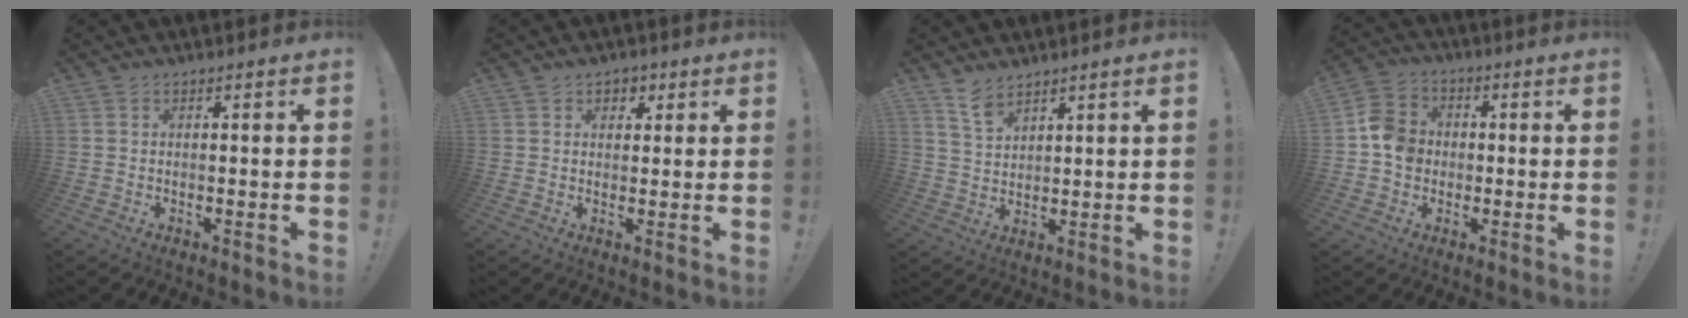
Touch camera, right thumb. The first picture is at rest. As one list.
[{"total": 3.6, "force": [1.4, 3.0, 1.3], "torque": [-0.006, 0.000, 0.021]}, {"total": 6.5, "force": [5.3, 3.0, 2.5], "torque": [-0.042, -0.034, 0.099]}, {"total": 9.5, "force": [-1.0, 8.3, 4.3], "torque": [-0.064, 0.017, -0.014]}]